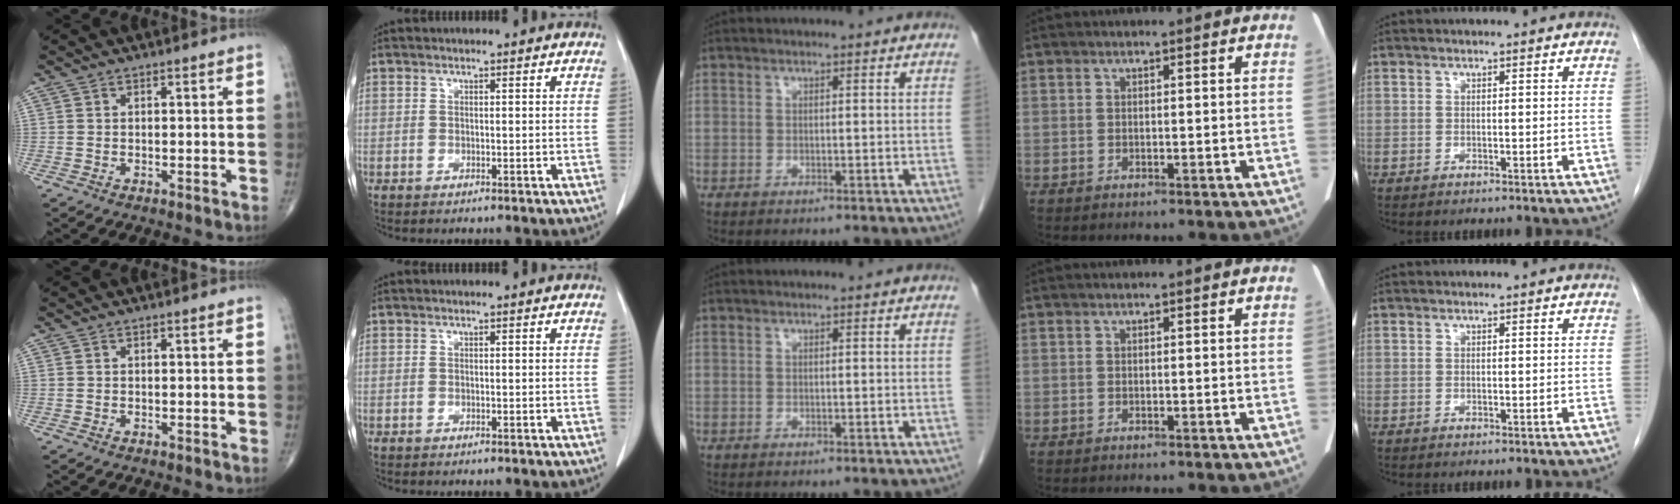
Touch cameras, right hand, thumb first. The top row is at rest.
{}